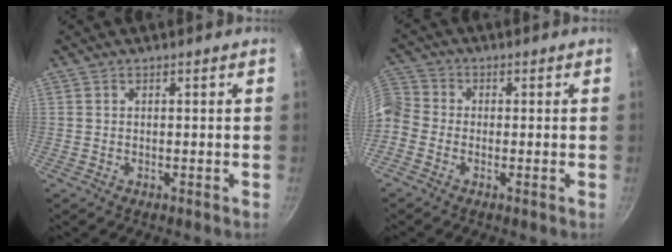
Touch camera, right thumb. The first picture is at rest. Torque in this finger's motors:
{"motor_torque": [0.12, 0.21, -0.11, -0.16, 0.13]}